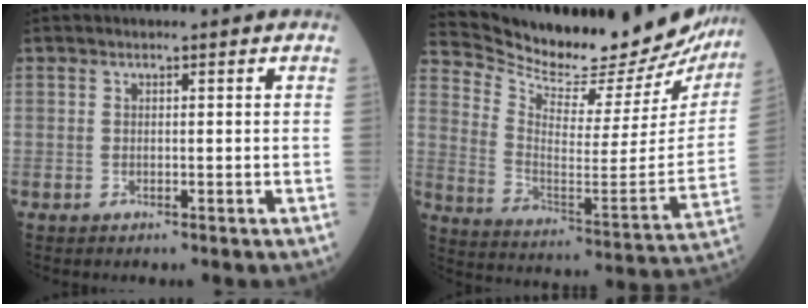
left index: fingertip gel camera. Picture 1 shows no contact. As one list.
[{"total": 27.2, "force": [25.4, 5.2, 8.2], "torque": [-0.141, -0.092, 0.344]}]